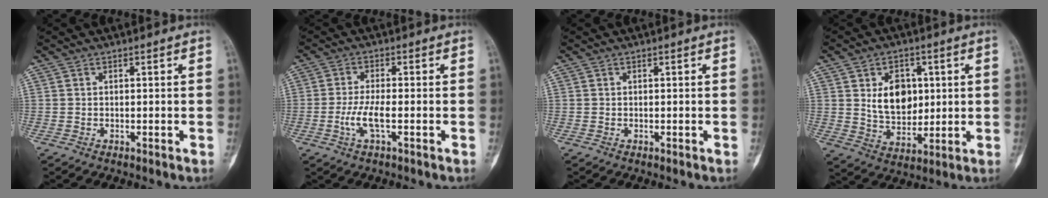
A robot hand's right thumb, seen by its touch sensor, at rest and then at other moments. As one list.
[{"total": 4.8, "force": [-1.4, 1.2, 4.5], "torque": [-0.102, 0.003, -0.029]}, {"total": 0.0}, {"total": 10.2, "force": [2.3, 7.2, 6.9], "torque": [-0.074, -0.016, 0.049]}]